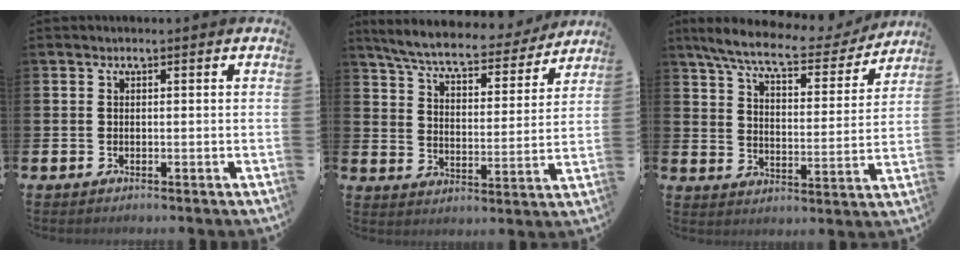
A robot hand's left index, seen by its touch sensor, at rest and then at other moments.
{"total": 7.3, "force": [6.7, 1.1, 2.6], "torque": [-0.085, -0.044, 0.114]}
{"total": 8.4, "force": [7.4, 1.3, 3.7], "torque": [-0.100, -0.043, 0.124]}